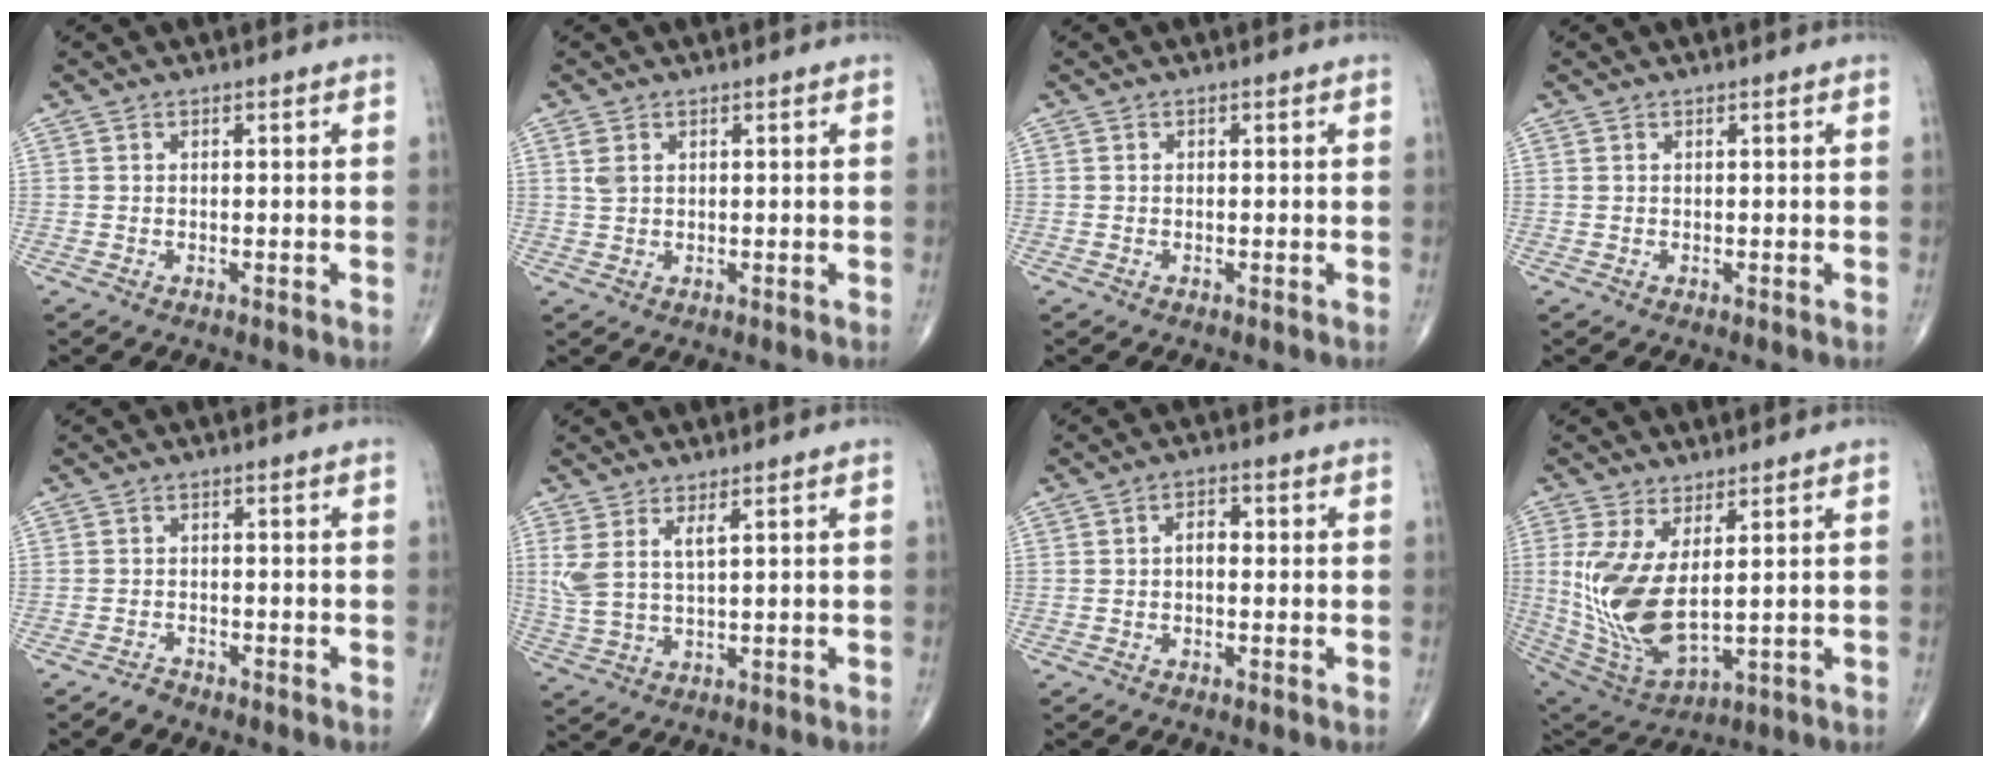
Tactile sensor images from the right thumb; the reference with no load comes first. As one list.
[{"total": 2.0, "force": [0.8, 1.3, 1.3], "torque": [-0.028, 0.003, 0.023]}, {"total": 0.0}, {"total": 0.0}, {"total": 1.4, "force": [-1.3, 0.6, 0.0], "torque": [-0.001, 0.005, -0.025]}, {"total": 5.7, "force": [2.4, 1.7, 4.8], "torque": [-0.122, -0.013, 0.058]}, {"total": 2.8, "force": [0.0, 1.7, 2.2], "torque": [-0.025, 0.012, -0.005]}, {"total": 14.2, "force": [2.1, 6.2, 12.6], "torque": [-0.268, -0.029, 0.064]}]